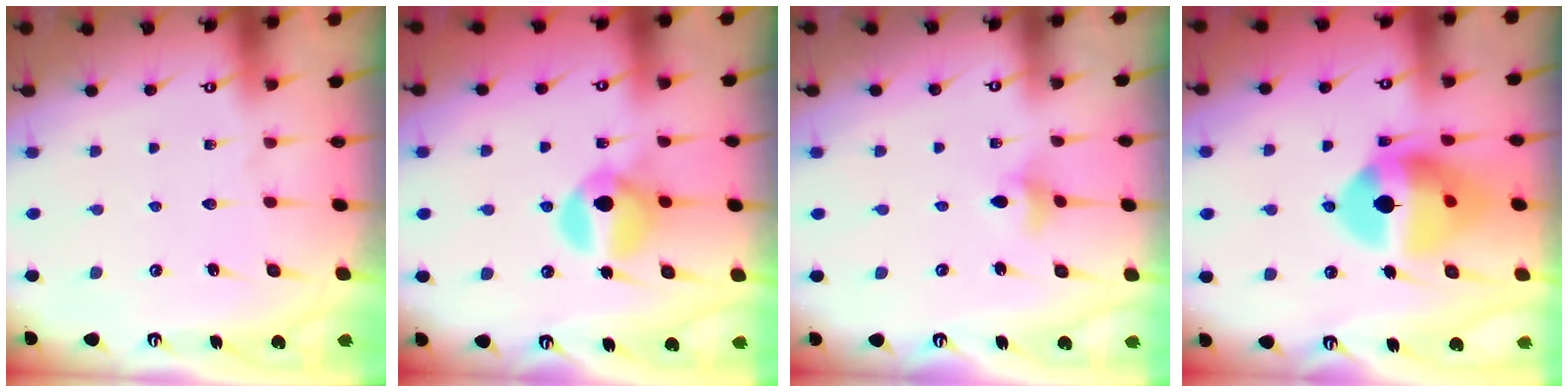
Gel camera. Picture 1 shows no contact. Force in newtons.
{"total": 11.7, "press": 11.6, "slide": 0.8}
{"total": 2.8, "press": 2.8, "slide": 0.4}
{"total": 14.6, "press": 14.5, "slide": 2.0}